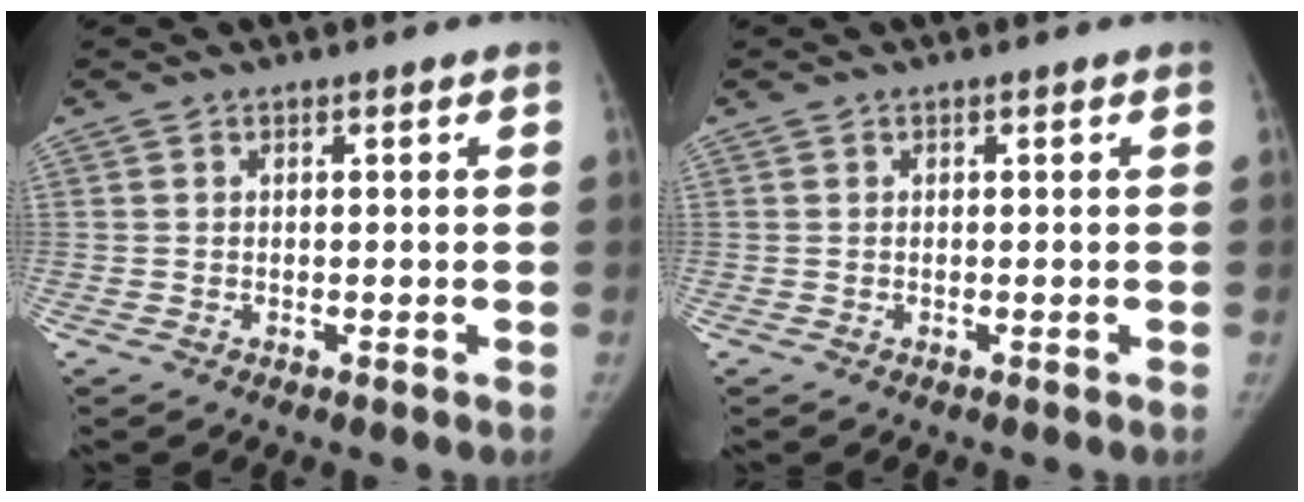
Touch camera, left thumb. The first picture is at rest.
{"total": 0.0}